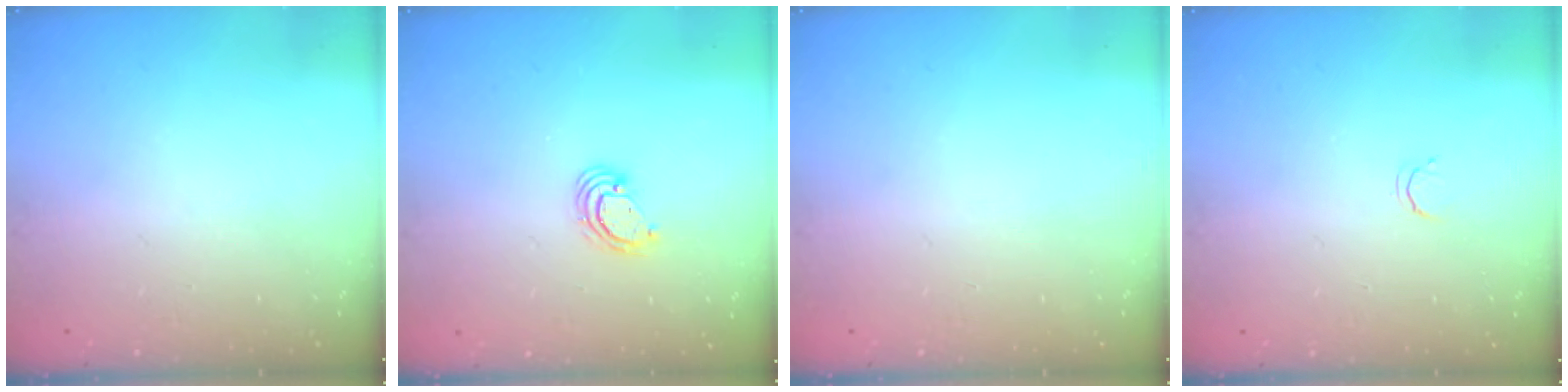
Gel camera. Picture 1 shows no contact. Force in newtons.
{"total": 4.0, "press": 3.9, "slide": 0.3}
{"total": 0.0}
{"total": 2.1, "press": 2.1, "slide": 0.4}